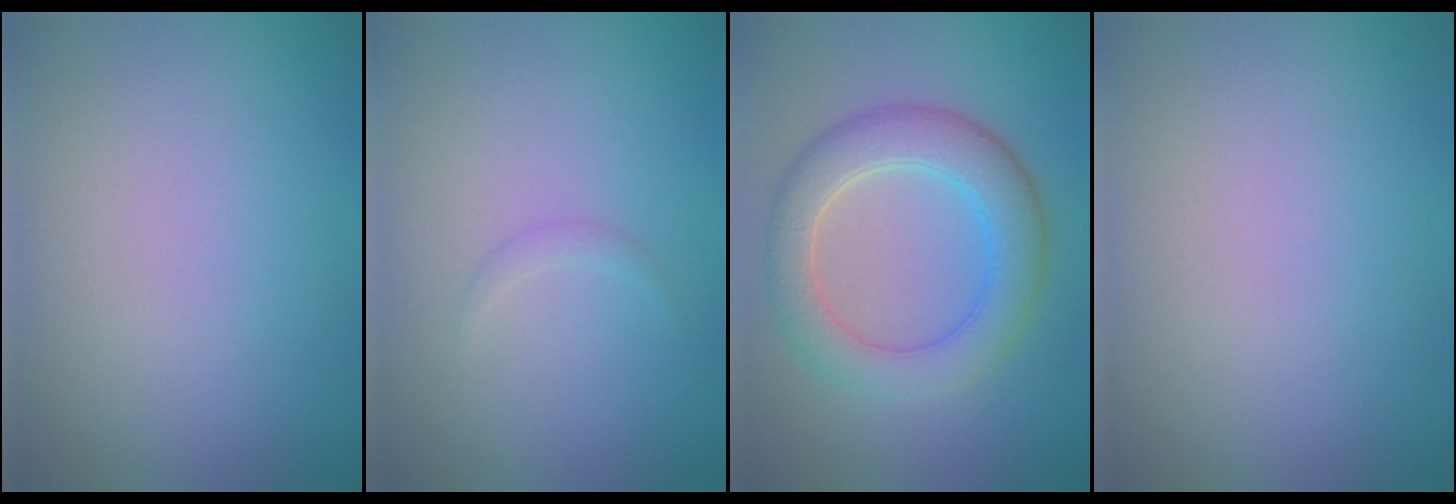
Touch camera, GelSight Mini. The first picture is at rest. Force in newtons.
{"total": 0.6, "press": 0.6, "slide": 0.0}
{"total": 5.6, "press": 5.6, "slide": 0.3}
{"total": 0.0}